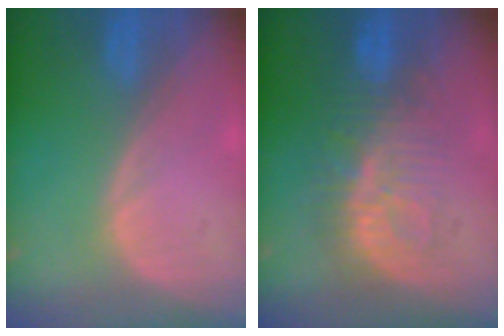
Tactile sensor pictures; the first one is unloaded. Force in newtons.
{"total": 9.4, "press": 8.8, "slide": 3.3}